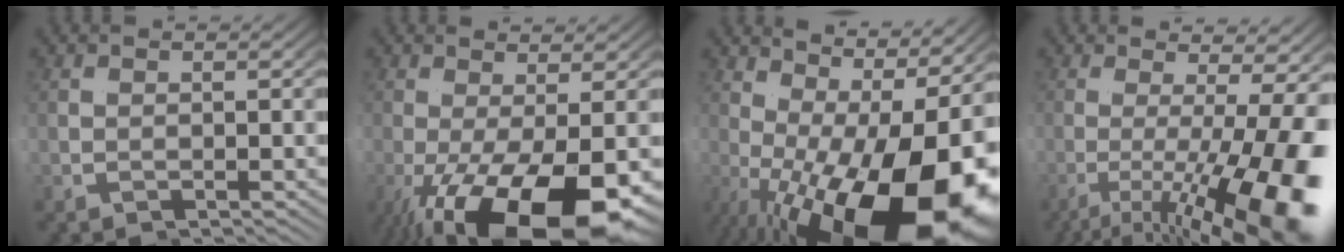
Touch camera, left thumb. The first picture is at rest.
{"total": 9.4, "force": [-3.6, 2.5, 8.4], "torque": [-0.129, -0.011, -0.051]}
{"total": 12.8, "force": [-2.7, 4.5, 11.7], "torque": [-0.193, -0.014, -0.031]}
{"total": 8.1, "force": [-1.8, -0.5, 7.9], "torque": [-0.116, 0.024, -0.039]}